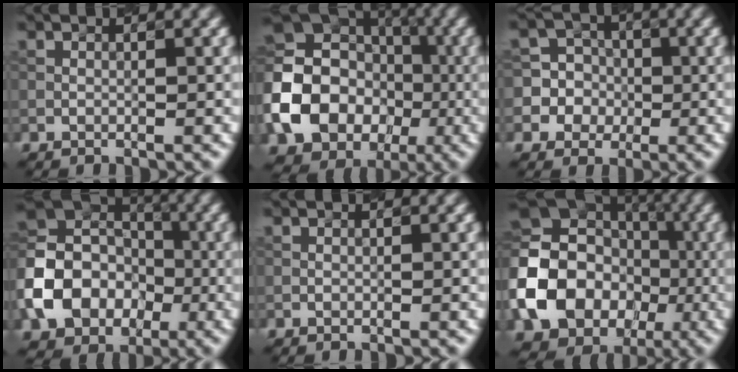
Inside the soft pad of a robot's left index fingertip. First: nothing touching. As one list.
[{"total": 13.4, "force": [-3.0, 11.3, 6.7], "torque": [-0.156, 0.001, -0.067]}, {"total": 8.2, "force": [-0.6, 8.1, 1.5], "torque": [-0.050, 0.022, -0.019]}, {"total": 10.2, "force": [-3.0, 8.2, 5.3], "torque": [-0.115, 0.000, -0.067]}, {"total": 0.0}, {"total": 15.0, "force": [-3.0, 12.6, 7.6], "torque": [-0.175, 0.002, -0.065]}]